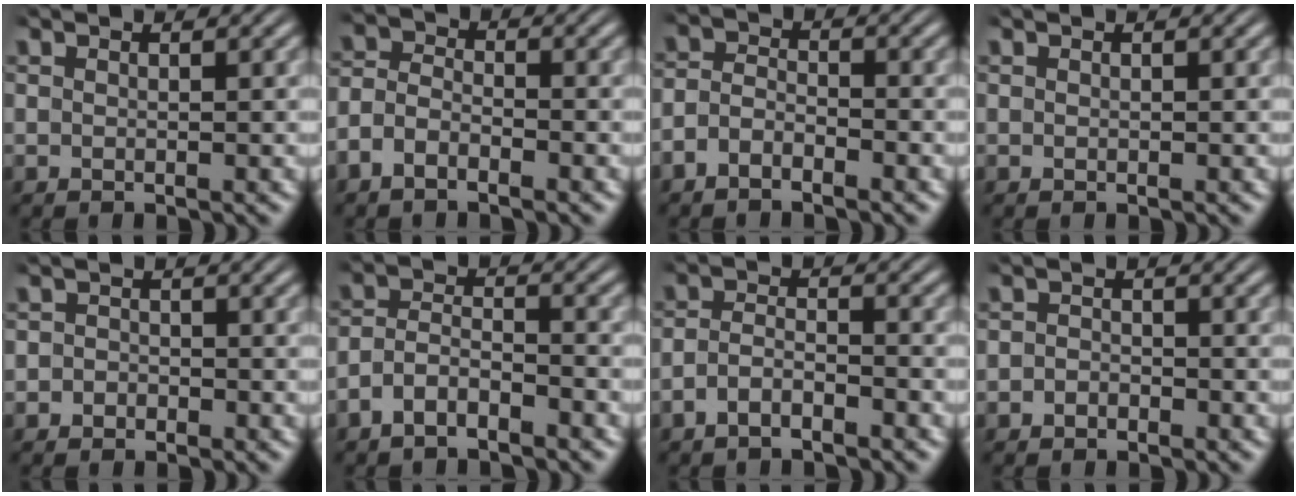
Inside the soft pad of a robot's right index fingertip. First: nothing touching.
{"total": 3.7, "force": [-2.1, 2.7, 1.5], "torque": [-0.035, -0.013, -0.040]}
{"total": 3.1, "force": [-2.3, 1.8, 0.9], "torque": [-0.020, -0.011, -0.042]}
{"total": 0.0}
{"total": 1.5, "force": [-1.2, 0.8, -0.3], "torque": [0.011, -0.010, -0.021]}
{"total": 4.6, "force": [-3.1, 3.0, 1.5], "torque": [-0.031, -0.012, -0.059]}
{"total": 3.2, "force": [-2.5, 1.5, 1.2], "torque": [-0.027, -0.012, -0.043]}
{"total": 1.5, "force": [-1.4, 0.6, -0.2], "torque": [0.008, -0.010, -0.023]}